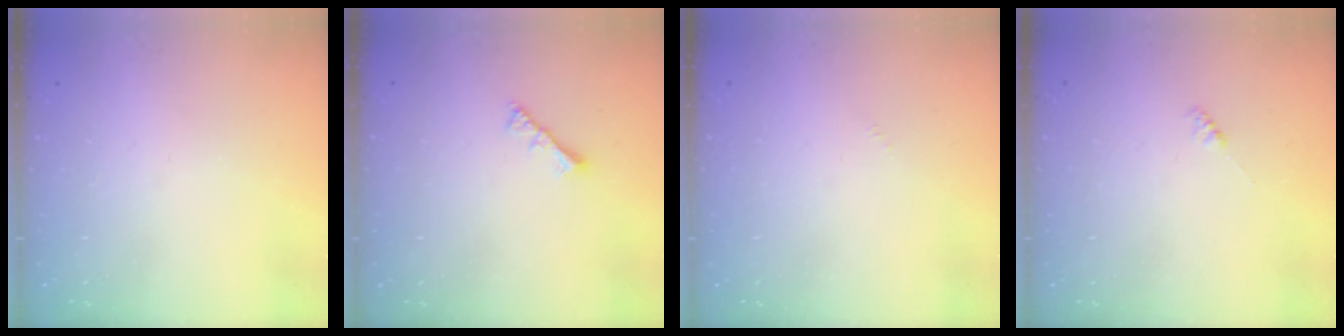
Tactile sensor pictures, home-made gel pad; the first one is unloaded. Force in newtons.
{"total": 2.8, "press": 2.8, "slide": 0.6}
{"total": 0.0}
{"total": 1.9, "press": 1.9, "slide": 0.3}